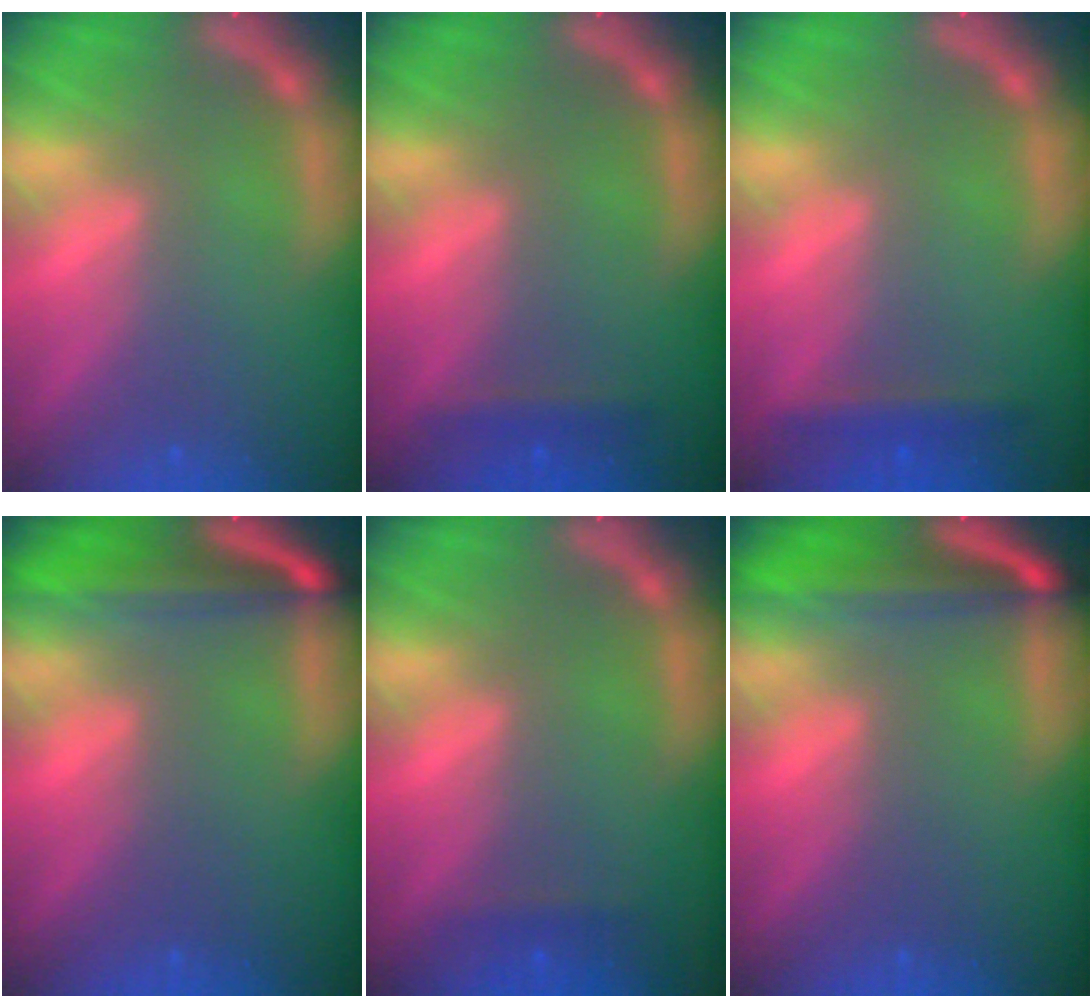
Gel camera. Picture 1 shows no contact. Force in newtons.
{"total": 1.4}
{"total": 1.9}
{"total": 6.6}
{"total": 0.9}
{"total": 6.6}